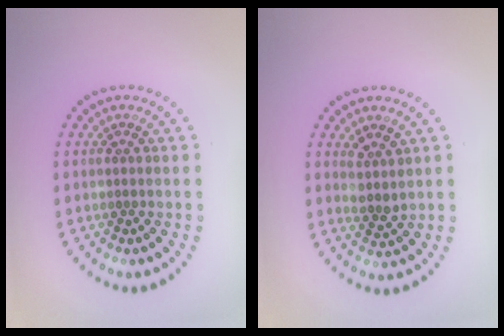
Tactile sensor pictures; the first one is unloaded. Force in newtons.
{"total": 1.8, "press": 1.5, "slide": 1.0}